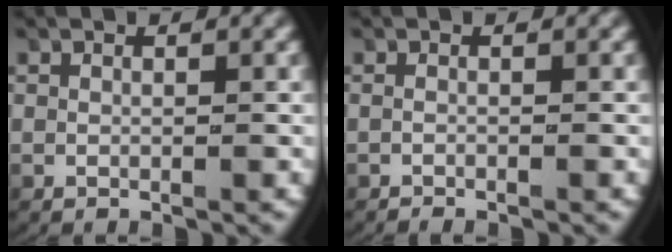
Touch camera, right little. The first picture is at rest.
{"total": 0.8, "force": [-0.8, 0.0, 0.1], "torque": [-0.006, -0.005, -0.013]}